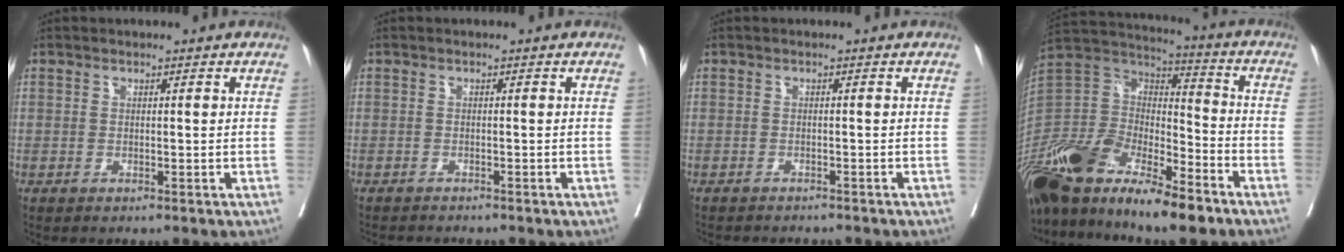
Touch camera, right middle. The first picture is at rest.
{"total": 3.4, "force": [-3.3, 0.4, 0.9], "torque": [-0.014, -0.008, -0.048]}
{"total": 5.2, "force": [-4.9, 1.2, 1.4], "torque": [-0.016, -0.006, -0.063]}
{"total": 22.3, "force": [-16.5, 6.3, 13.6], "torque": [-0.292, -0.023, -0.312]}